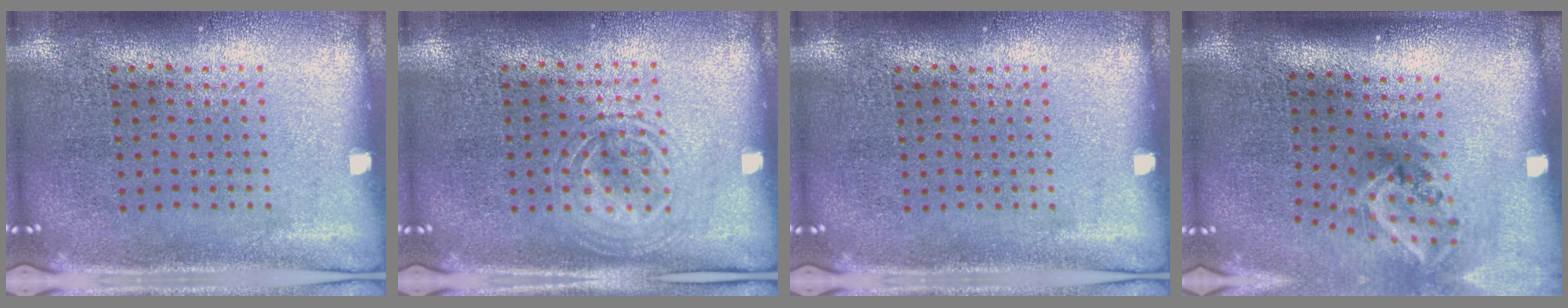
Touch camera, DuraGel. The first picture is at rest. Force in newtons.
{"total": 1.3, "press": 1.2, "slide": 0.2}
{"total": 0.0}
{"total": 2.1, "press": 1.3, "slide": 1.7}